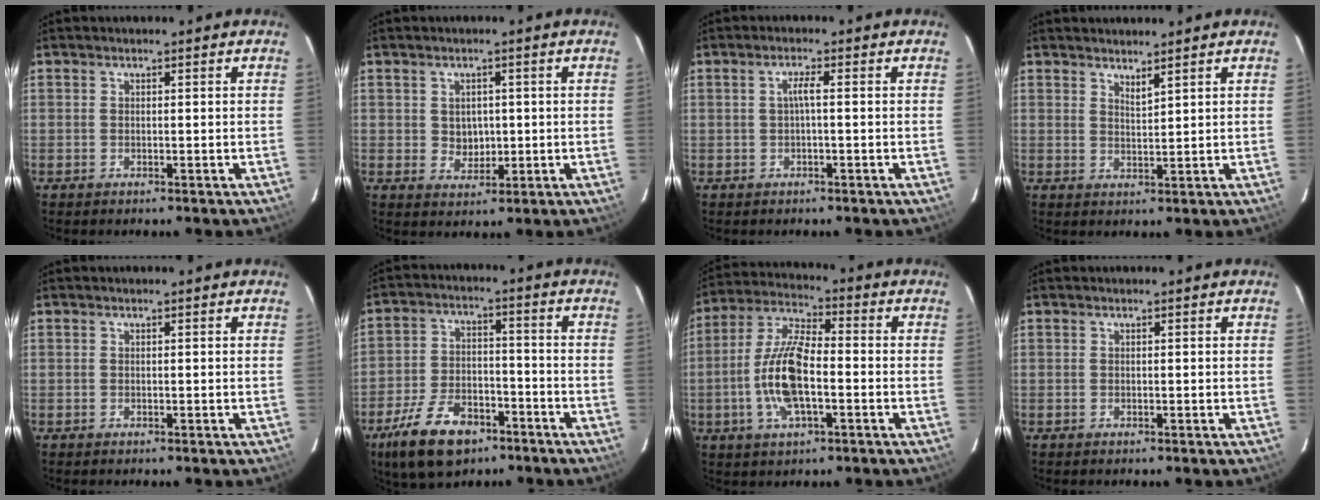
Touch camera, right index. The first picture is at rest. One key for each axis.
{"total": 3.8, "fx": 0.3, "fy": 3.4, "fz": 1.7, "tx": -0.027, "ty": 0.002, "tz": 0.010}
{"total": 1.8, "fx": -0.2, "fy": -0.1, "fz": 1.8, "tx": -0.034, "ty": 0.005, "tz": -0.004}
{"total": 2.1, "fx": 1.9, "fy": 0.1, "fz": 1.0, "tx": -0.018, "ty": -0.002, "tz": 0.031}
{"total": 0.0}
{"total": 13.9, "fx": -8.7, "fy": 7.3, "fz": 8.0, "tx": -0.179, "ty": -0.002, "tz": -0.145}
{"total": 12.8, "fx": -3.1, "fy": 4.6, "fz": 11.5, "tx": -0.242, "ty": 0.003, "tz": -0.062}
{"total": 0.0}